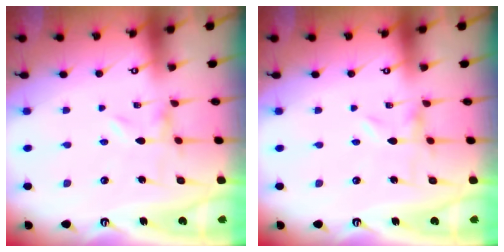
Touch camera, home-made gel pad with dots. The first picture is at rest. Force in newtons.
{"total": 0.0}